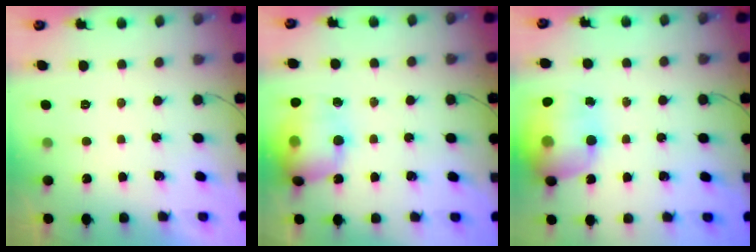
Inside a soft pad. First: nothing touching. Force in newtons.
{"total": 16.4, "press": 16.2, "slide": 2.9}
{"total": 19.5, "press": 19.3, "slide": 2.8}